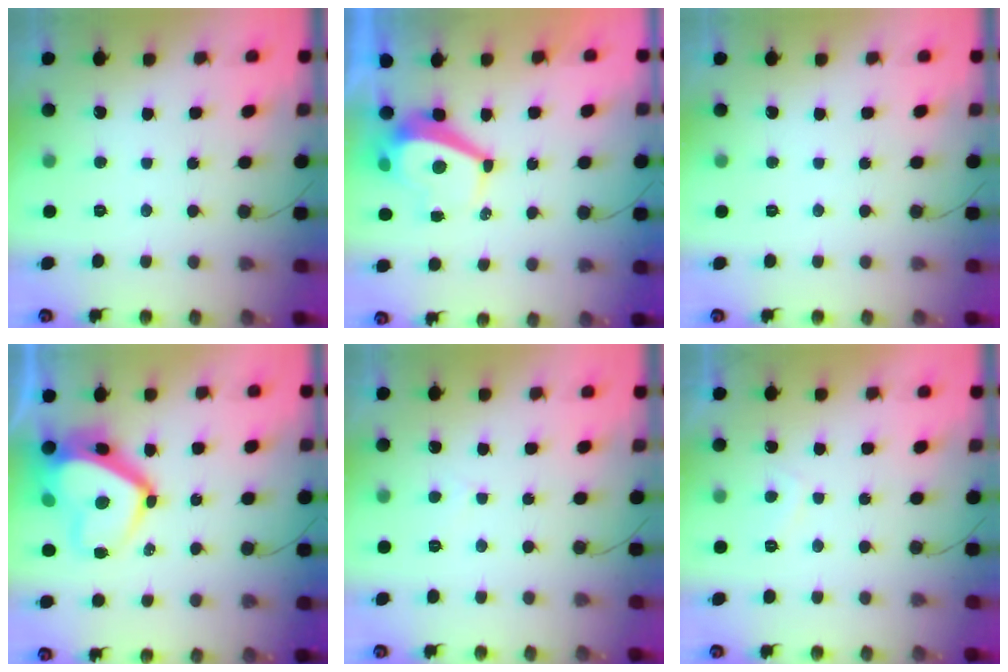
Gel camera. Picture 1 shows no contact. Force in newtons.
{"total": 5.3, "press": 5.2, "slide": 0.7}
{"total": 0.0}
{"total": 14.4, "press": 14.3, "slide": 1.9}
{"total": 2.2, "press": 2.2, "slide": 0.3}
{"total": 1.8, "press": 1.6, "slide": 0.8}